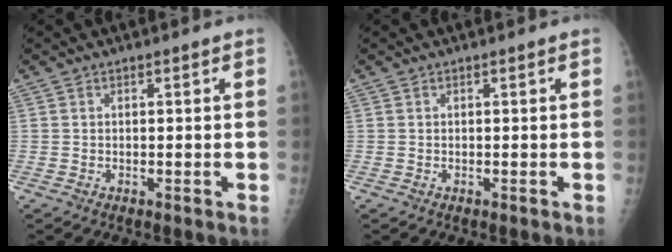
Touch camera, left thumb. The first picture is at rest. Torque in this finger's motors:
{"motor_torque": [-0.03, 0.03, -0.07, -0.07, 0.00]}